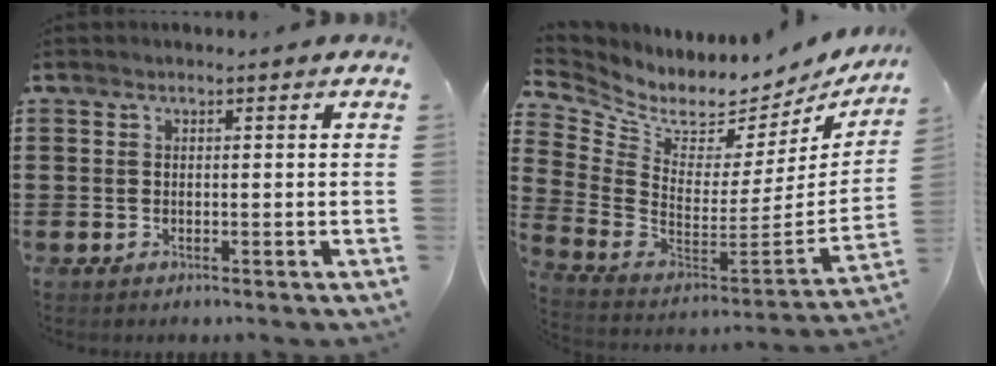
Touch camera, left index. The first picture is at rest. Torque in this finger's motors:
{"motor_torque": [-0.96, 0.93, -0.03, 0.00]}